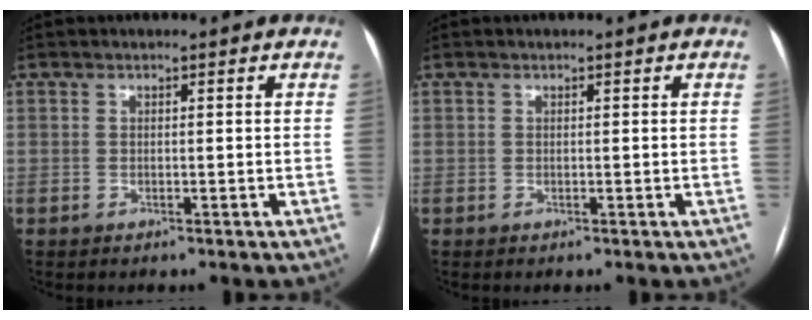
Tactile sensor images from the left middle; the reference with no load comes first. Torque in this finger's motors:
{"motor_torque": [-0.07, 0.14, 0.04, 0.01]}